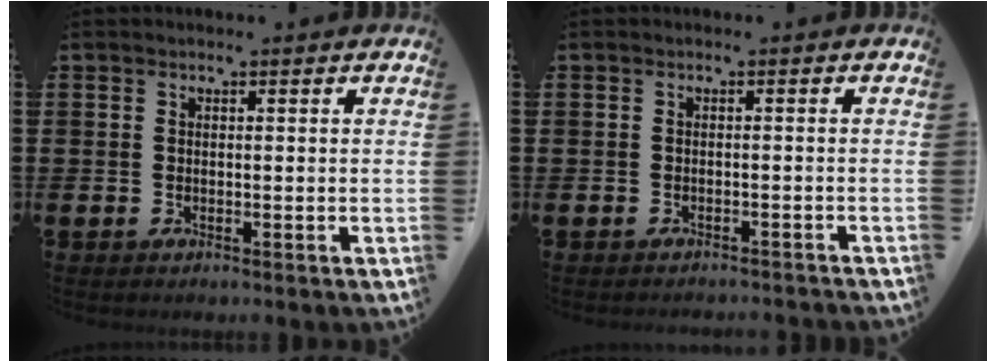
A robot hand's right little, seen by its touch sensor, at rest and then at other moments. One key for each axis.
{"total": 0.9, "fx": -0.9, "fy": -0.1, "fz": 0.0, "tx": -0.001, "ty": 0.001, "tz": -0.019}